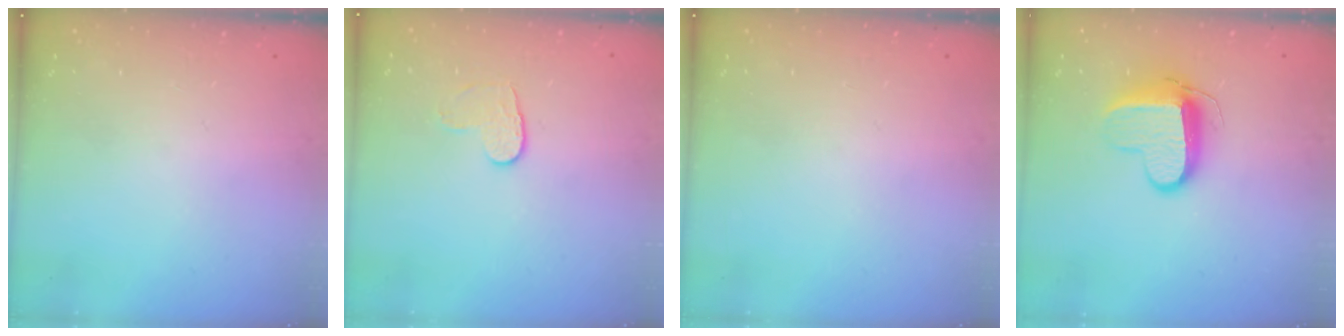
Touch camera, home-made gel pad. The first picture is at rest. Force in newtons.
{"total": 5.8, "press": 5.7, "slide": 0.5}
{"total": 0.0}
{"total": 10.7, "press": 10.6, "slide": 1.1}